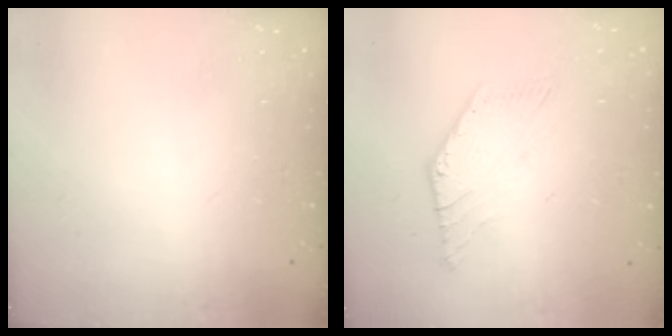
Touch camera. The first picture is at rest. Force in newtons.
{"total": 2.4, "press": 2.4, "slide": 0.4}